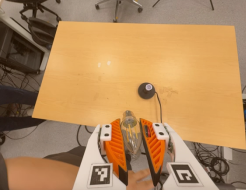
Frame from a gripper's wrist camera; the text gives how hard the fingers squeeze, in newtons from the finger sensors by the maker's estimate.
{"total": 12.8, "left": 14.1, "right": 11.6}